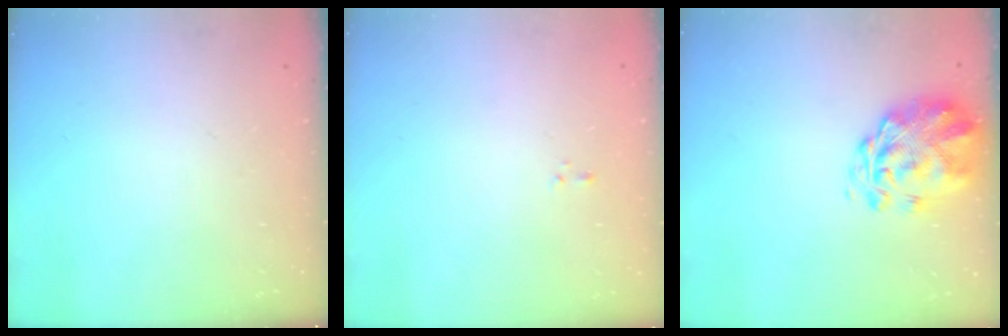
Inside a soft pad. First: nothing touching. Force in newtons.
{"total": 0.8, "press": 0.6, "slide": 0.5}
{"total": 2.8, "press": 2.5, "slide": 1.3}